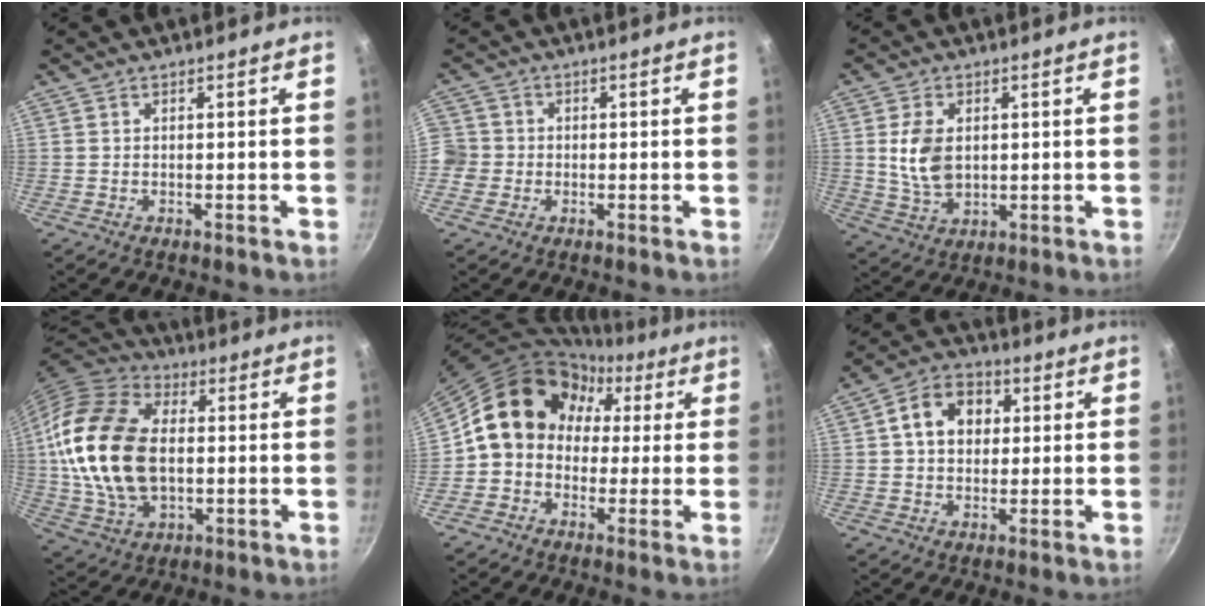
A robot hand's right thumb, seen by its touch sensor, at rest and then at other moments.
{"total": 5.7, "force": [-1.2, 5.3, 1.5], "torque": [-0.017, 0.015, -0.031]}
{"total": 8.2, "force": [1.1, 5.4, 6.1], "torque": [-0.109, -0.009, 0.026]}
{"total": 22.2, "force": [0.8, 14.5, 16.8], "torque": [-0.309, 0.013, 0.012]}
{"total": 14.4, "force": [1.7, 12.5, 7.1], "torque": [-0.074, 0.045, 0.006]}
{"total": 10.3, "force": [2.1, 8.0, 6.2], "torque": [-0.073, 0.016, 0.021]}